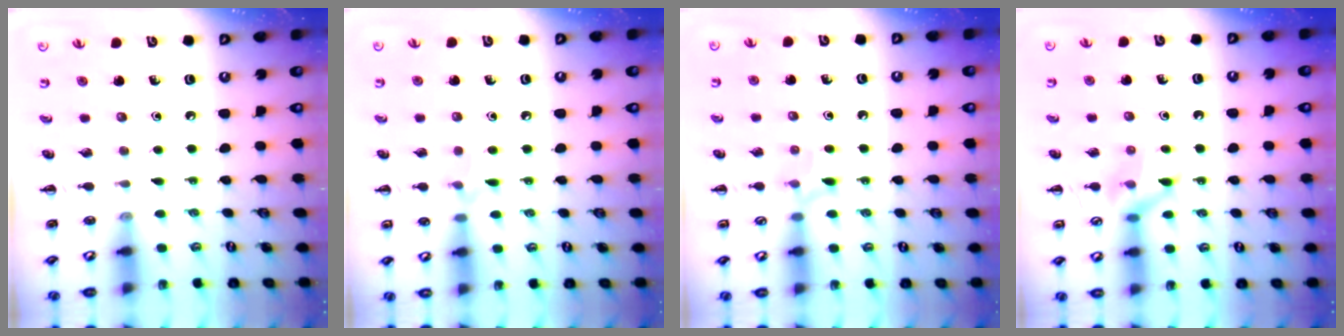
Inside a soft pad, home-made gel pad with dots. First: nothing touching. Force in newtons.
{"total": 5.8, "press": 5.5, "slide": 1.7}
{"total": 6.7, "press": 6.3, "slide": 2.3}
{"total": 8.3, "press": 8.2, "slide": 1.3}